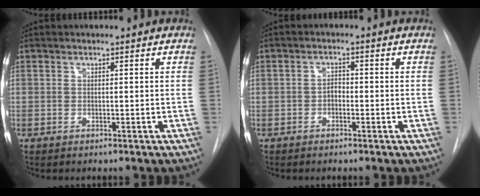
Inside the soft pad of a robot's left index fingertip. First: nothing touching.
{"total": 1.4, "force": [-0.6, 0.8, 0.9], "torque": [-0.013, 0.003, -0.014]}